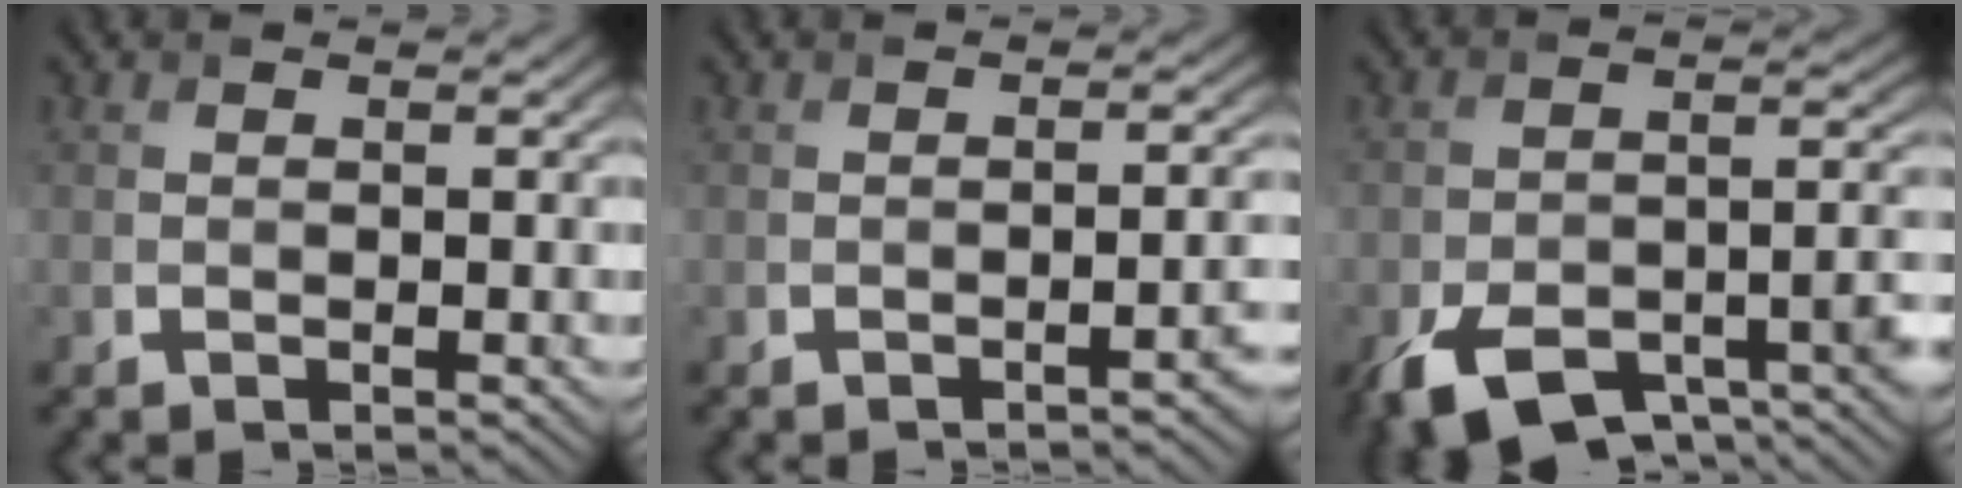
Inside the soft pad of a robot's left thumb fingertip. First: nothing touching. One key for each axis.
{"total": 2.2, "fx": -1.3, "fy": 0.5, "fz": 1.7, "tx": -0.019, "ty": 0.007, "tz": -0.021}
{"total": 13.4, "fx": -8.1, "fy": 6.2, "fz": 8.7, "tx": -0.163, "ty": -0.037, "tz": -0.122}